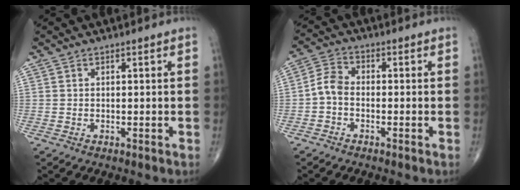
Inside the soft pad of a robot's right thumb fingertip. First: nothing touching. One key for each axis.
{"total": 4.2, "fx": -1.3, "fy": 2.8, "fz": 2.9, "tx": -0.057, "ty": 0.018, "tz": -0.038}